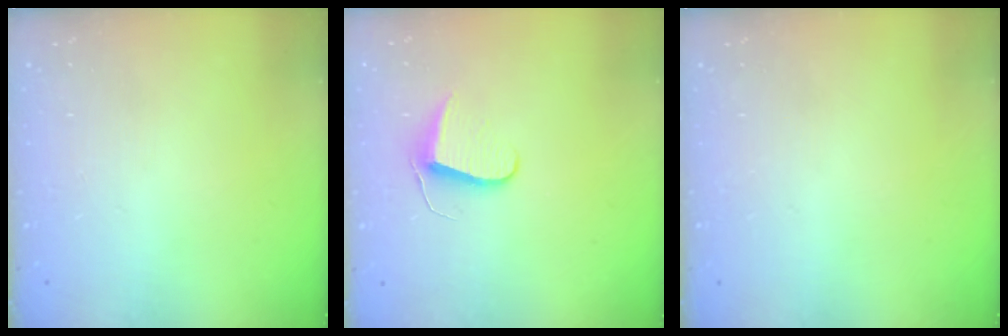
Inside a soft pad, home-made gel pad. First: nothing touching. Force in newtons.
{"total": 7.0, "press": 7.0, "slide": 0.6}
{"total": 0.0}